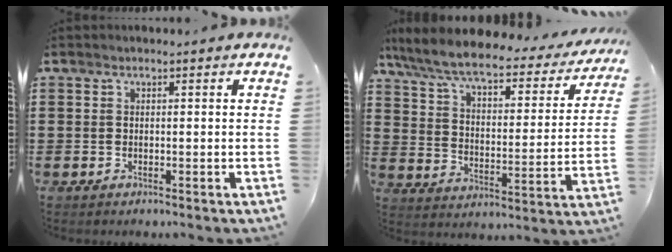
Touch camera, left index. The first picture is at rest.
{"total": 7.4, "force": [6.1, 1.0, 4.0], "torque": [-0.102, -0.035, 0.102]}